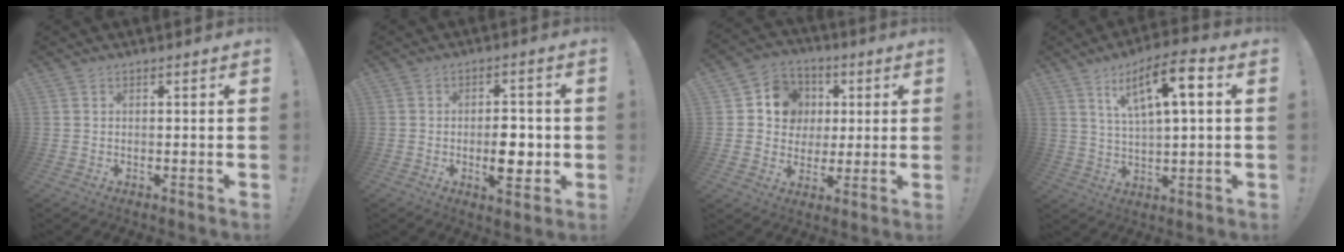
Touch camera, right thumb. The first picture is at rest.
{"total": 7.9, "force": [-1.8, 3.7, 6.8], "torque": [-0.094, 0.004, -0.027]}
{"total": 11.1, "force": [2.0, 10.2, 3.9], "torque": [-0.048, 0.000, 0.046]}
{"total": 12.4, "force": [4.9, 3.1, 11.0], "torque": [-0.182, -0.009, 0.075]}